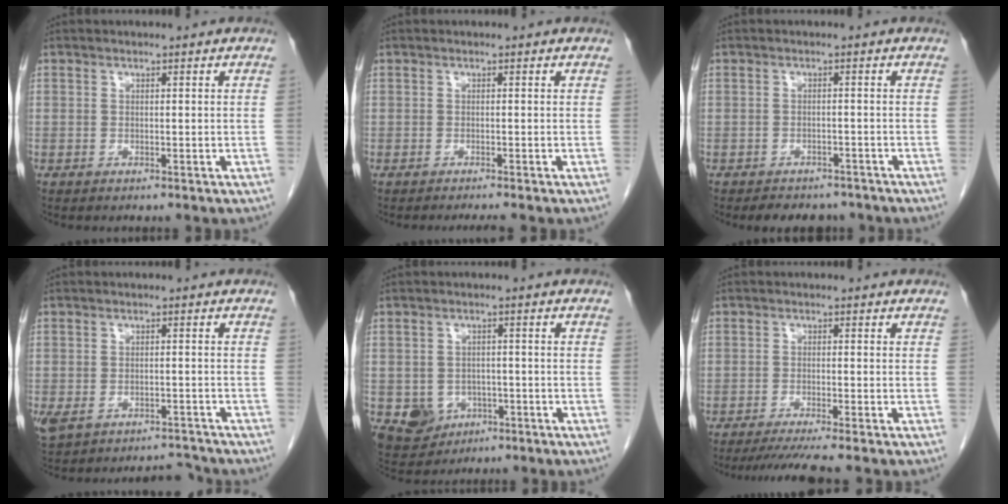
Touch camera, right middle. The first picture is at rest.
{"total": 2.4, "force": [-2.1, -0.3, 1.1], "torque": [-0.011, -0.003, -0.031]}
{"total": 6.6, "force": [-5.8, 2.7, 1.6], "torque": [-0.016, 0.001, -0.071]}
{"total": 5.1, "force": [-4.0, 2.2, 2.1], "torque": [-0.046, 0.011, -0.063]}
{"total": 5.6, "force": [-2.1, 4.9, 1.7], "torque": [-0.031, 0.004, -0.022]}
{"total": 5.7, "force": [-4.7, -1.2, 3.0], "torque": [-0.039, -0.018, -0.078]}